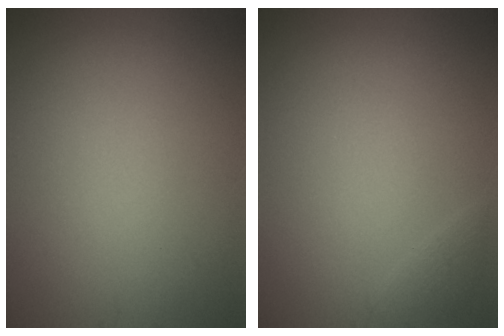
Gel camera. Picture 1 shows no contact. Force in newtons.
{"total": 0.7, "press": 0.7, "slide": 0.0}